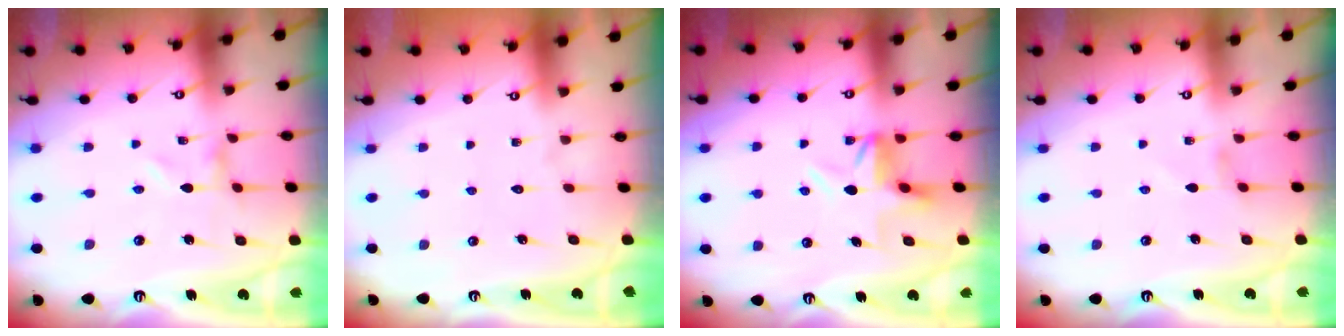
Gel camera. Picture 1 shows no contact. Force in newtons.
{"total": 1.6, "press": 1.6, "slide": 0.2}
{"total": 5.1, "press": 5.1, "slide": 0.1}
{"total": 1.2, "press": 1.1, "slide": 0.4}